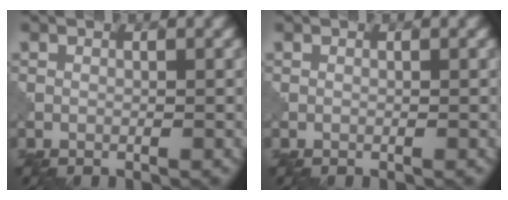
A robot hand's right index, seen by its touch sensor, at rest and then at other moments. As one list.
[{"total": 0.0}]